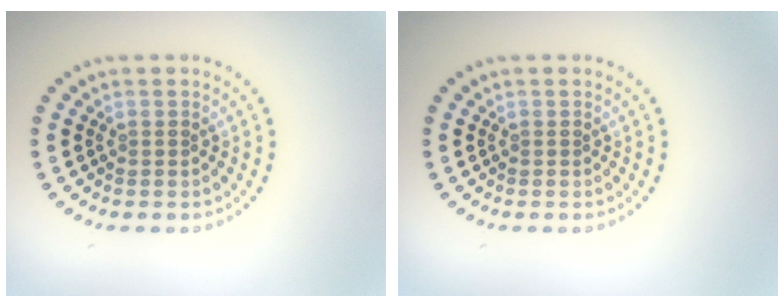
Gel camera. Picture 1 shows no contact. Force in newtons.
{"total": 0.0}